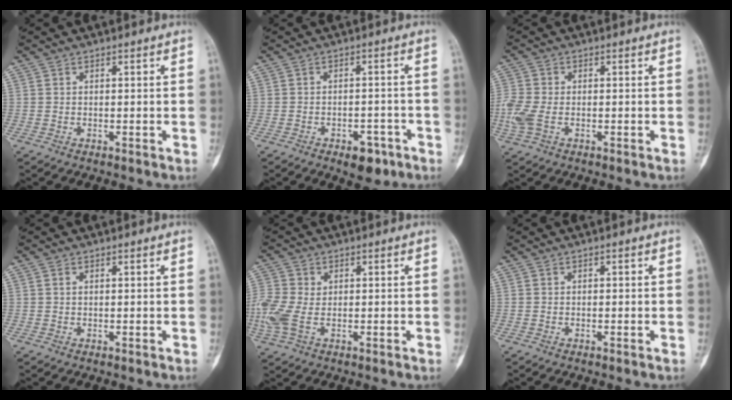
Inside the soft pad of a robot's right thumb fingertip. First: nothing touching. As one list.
[{"total": 5.8, "force": [-3.4, 3.1, 3.5], "torque": [-0.030, 0.021, -0.041]}, {"total": 6.2, "force": [-1.3, 3.9, 4.6], "torque": [-0.131, 0.005, -0.030]}, {"total": 0.6, "force": [0.3, 0.3, 0.4], "torque": [-0.011, 0.005, 0.006]}, {"total": 8.1, "force": [-0.5, 5.5, 5.9], "torque": [-0.164, 0.002, -0.010]}, {"total": 0.0}]